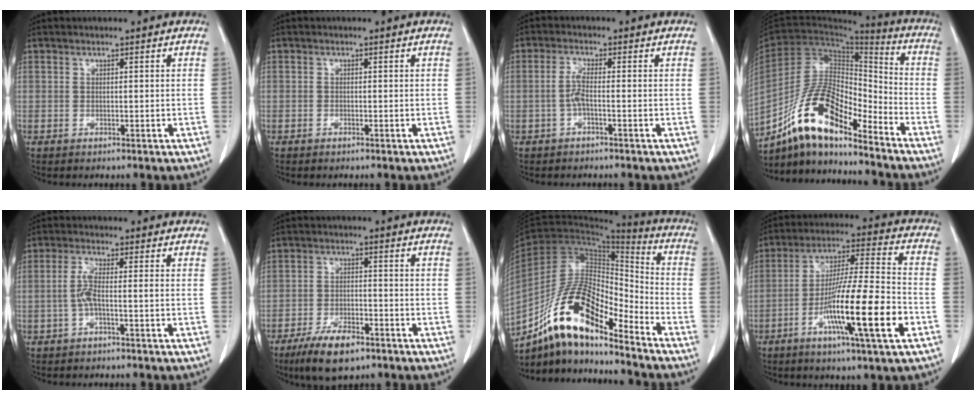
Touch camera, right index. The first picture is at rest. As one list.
[{"total": 0.0}, {"total": 2.6, "force": [-0.8, 0.1, 2.4], "torque": [-0.052, 0.001, -0.020]}, {"total": 14.4, "force": [-11.0, 4.1, 8.3], "torque": [-0.157, 0.025, -0.199]}, {"total": 3.2, "force": [-0.9, 0.1, 3.1], "torque": [-0.065, 0.006, -0.019]}, {"total": 8.2, "force": [-5.6, 2.8, 5.3], "torque": [-0.100, -0.009, -0.095]}, {"total": 15.5, "force": [-11.1, 4.4, 9.9], "torque": [-0.181, 0.031, -0.196]}, {"total": 17.2, "force": [-6.4, 0.2, 15.9], "torque": [-0.283, -0.015, -0.112]}]